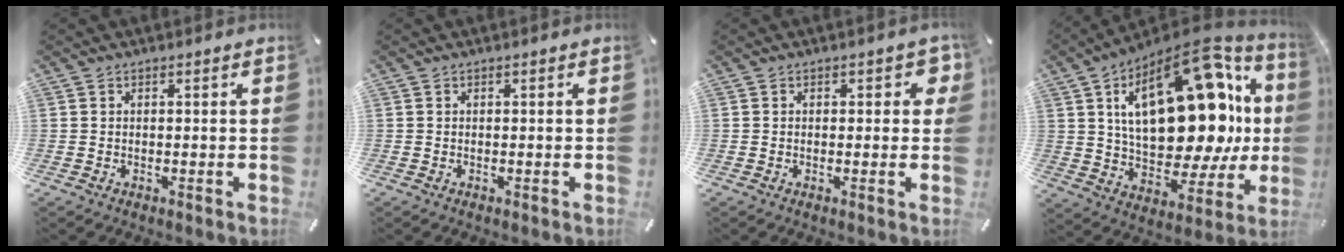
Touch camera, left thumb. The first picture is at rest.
{"total": 0.0}
{"total": 2.9, "force": [0.6, 1.7, 2.2], "torque": [-0.020, 0.000, 0.004]}
{"total": 29.8, "force": [7.1, 16.0, 24.1], "torque": [-0.393, -0.052, 0.124]}